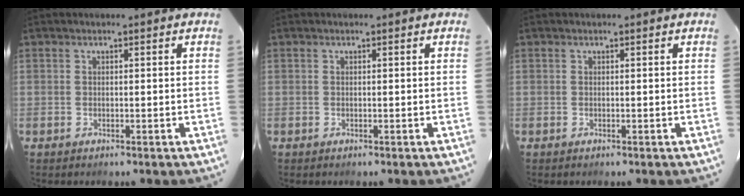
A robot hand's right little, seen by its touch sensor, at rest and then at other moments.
{"total": 0.0}
{"total": 0.0}